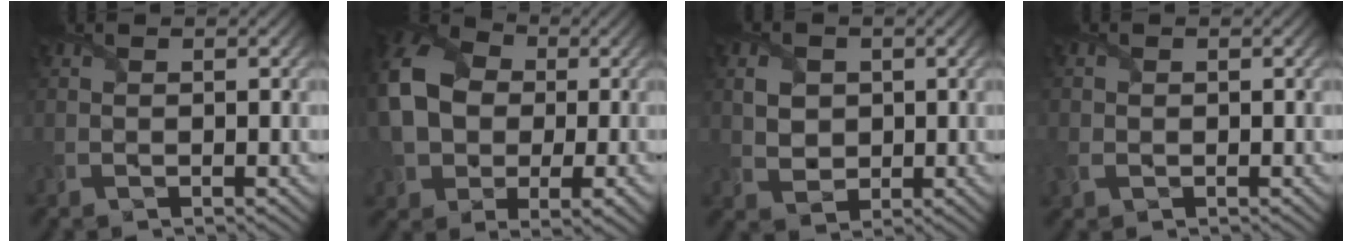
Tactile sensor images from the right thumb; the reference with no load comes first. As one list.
[{"total": 14.6, "force": [0.2, 10.7, 9.9], "torque": [-0.245, -0.025, 0.024]}, {"total": 2.9, "force": [0.7, 2.5, 1.4], "torque": [-0.047, -0.002, 0.007]}, {"total": 1.9, "force": [-0.5, 1.6, 0.9], "torque": [-0.032, -0.002, -0.013]}]